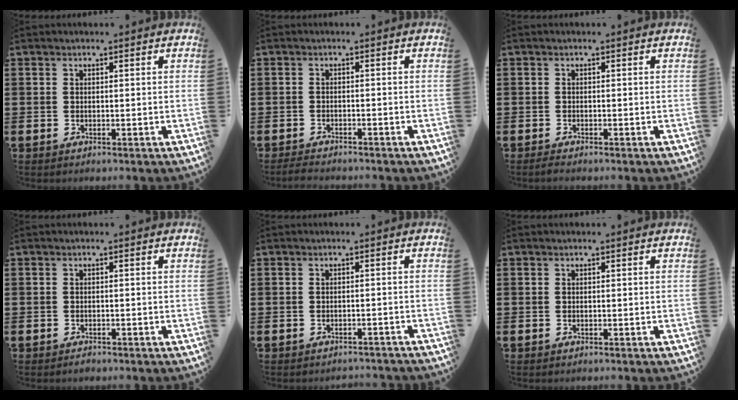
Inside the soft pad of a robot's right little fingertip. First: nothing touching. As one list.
[{"total": 1.5, "force": [-1.5, 0.1, 0.3], "torque": [-0.008, 0.004, -0.030]}, {"total": 0.8, "force": [-0.7, 0.1, 0.5], "torque": [-0.008, -0.002, -0.013]}, {"total": 0.5, "force": [-0.5, 0.2, 0.0], "torque": [0.005, -0.006, -0.012]}, {"total": 0.8, "force": [-0.8, 0.0, 0.0], "torque": [-0.002, 0.000, -0.016]}, {"total": 0.0}]